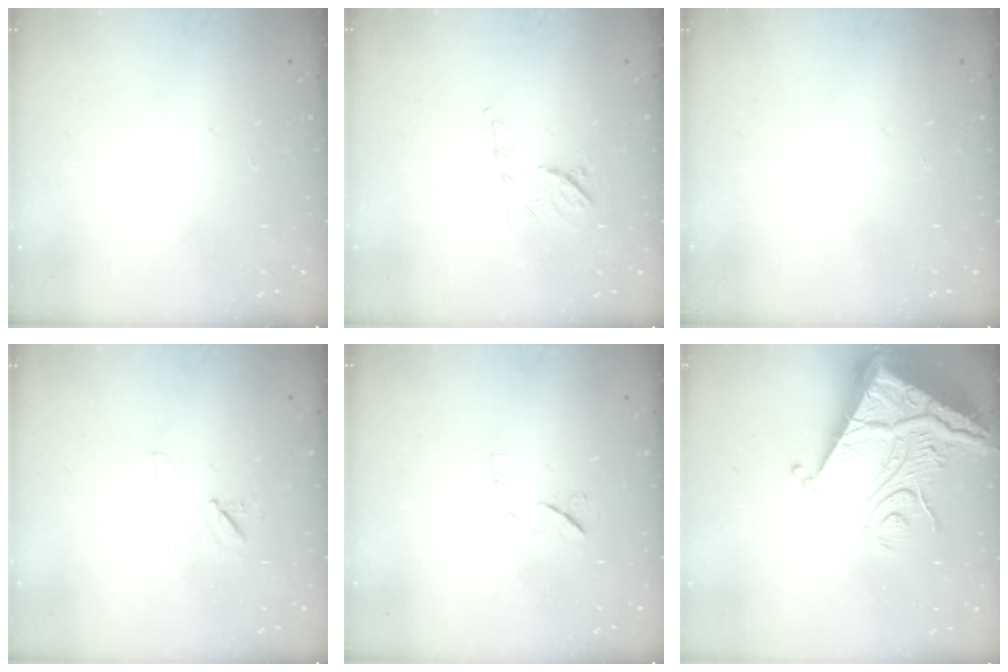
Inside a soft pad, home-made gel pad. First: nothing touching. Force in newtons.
{"total": 8.3, "press": 8.3, "slide": 1.1}
{"total": 0.0}
{"total": 6.7, "press": 6.6, "slide": 1.1}
{"total": 6.5, "press": 6.5, "slide": 0.7}
{"total": 12.2, "press": 12.1, "slide": 1.3}